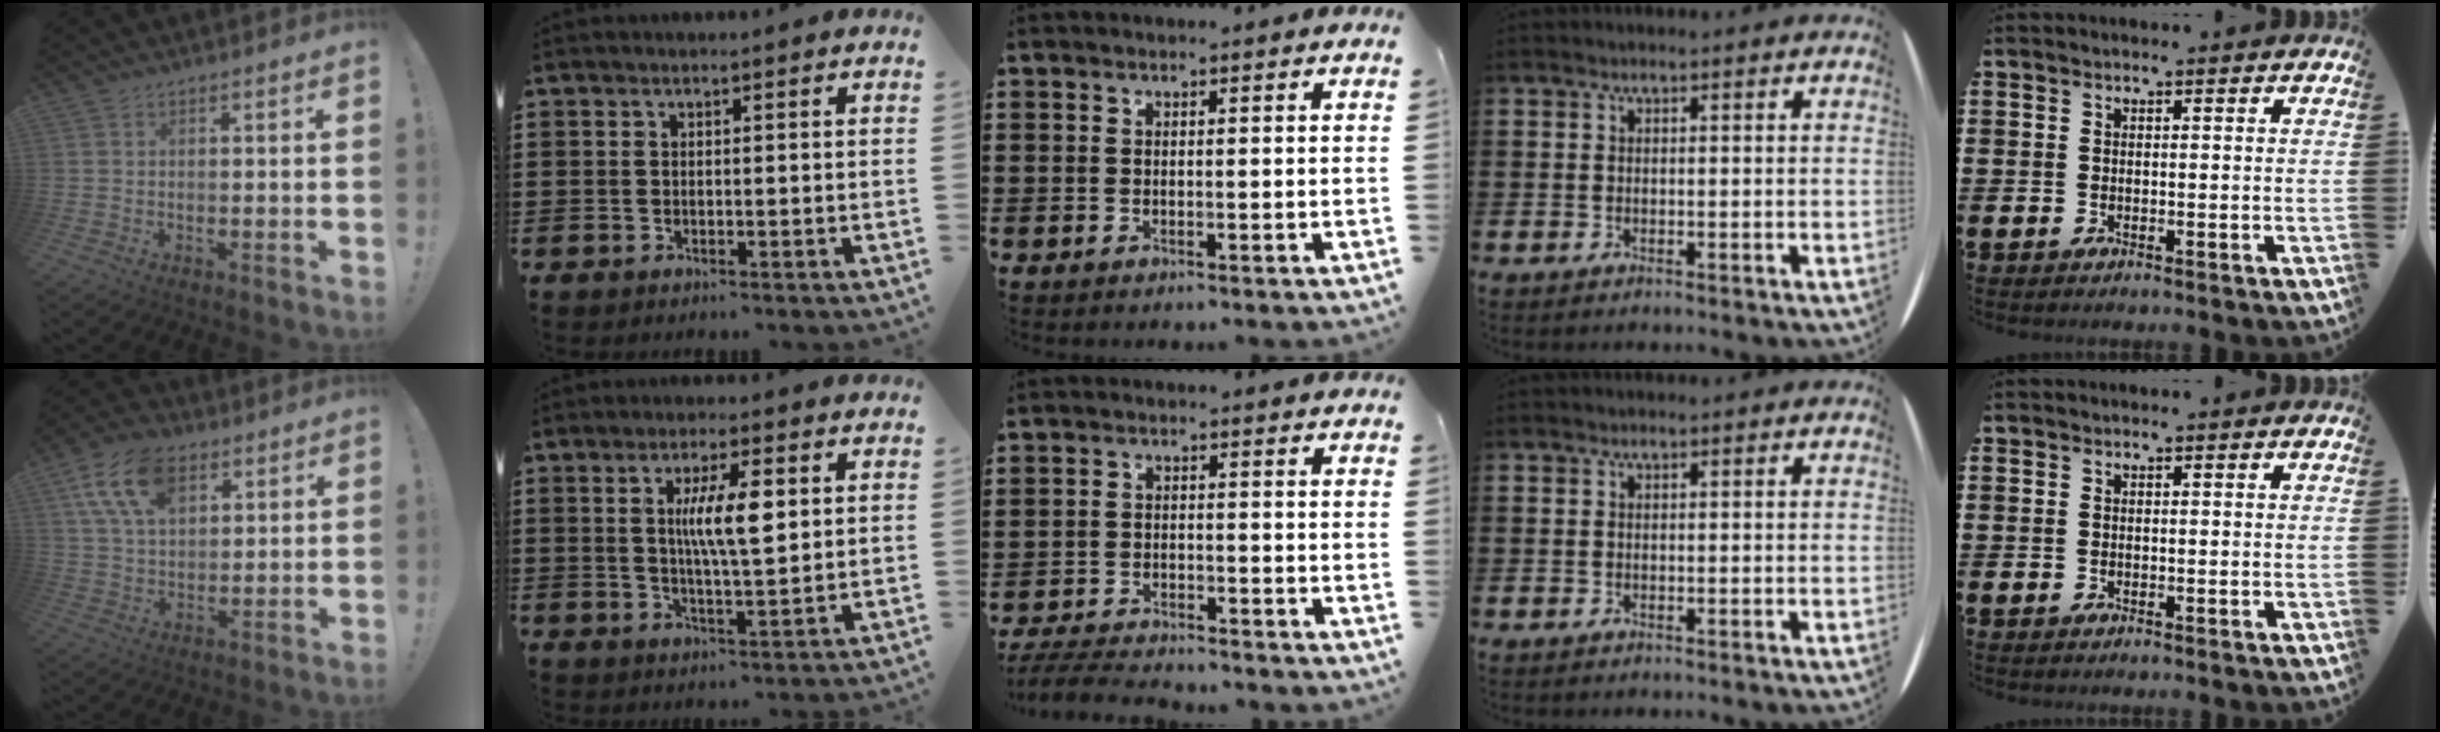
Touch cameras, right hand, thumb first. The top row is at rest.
{"thumb": {"total": 15.1, "force": [7.4, 9.2, 9.5], "torque": [-0.174, -0.016, 0.140]}, "index": {"total": 8.4, "force": [1.9, 1.8, 7.9], "torque": [-0.156, 0.005, 0.030]}, "middle": {"total": 4.4, "force": [-4.3, 0.4, 1.0], "torque": [-0.029, -0.002, -0.090]}}